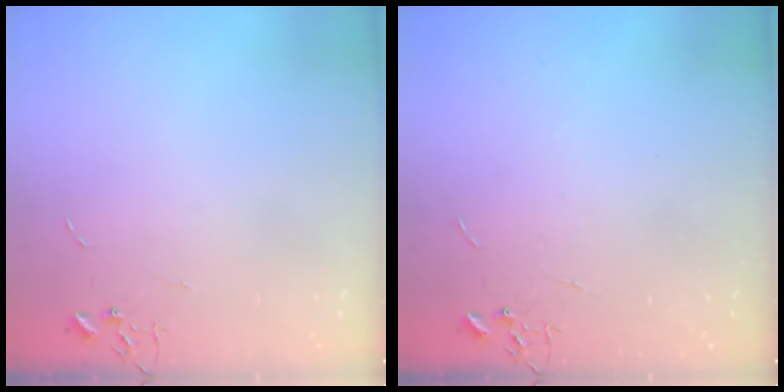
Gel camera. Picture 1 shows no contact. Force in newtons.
{"total": 0.0}